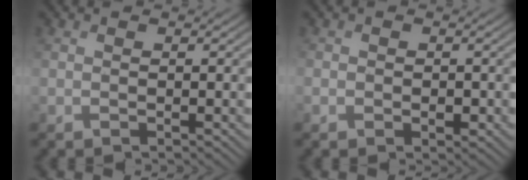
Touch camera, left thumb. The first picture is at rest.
{"total": 1.4, "force": [-0.1, 1.2, 0.7], "torque": [-0.011, -0.009, 0.000]}